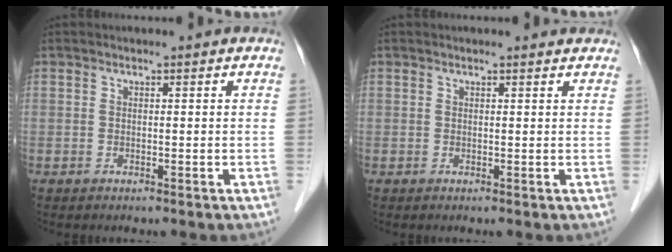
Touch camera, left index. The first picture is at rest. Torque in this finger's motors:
{"motor_torque": [0.28, -0.20, 0.02, 0.01]}